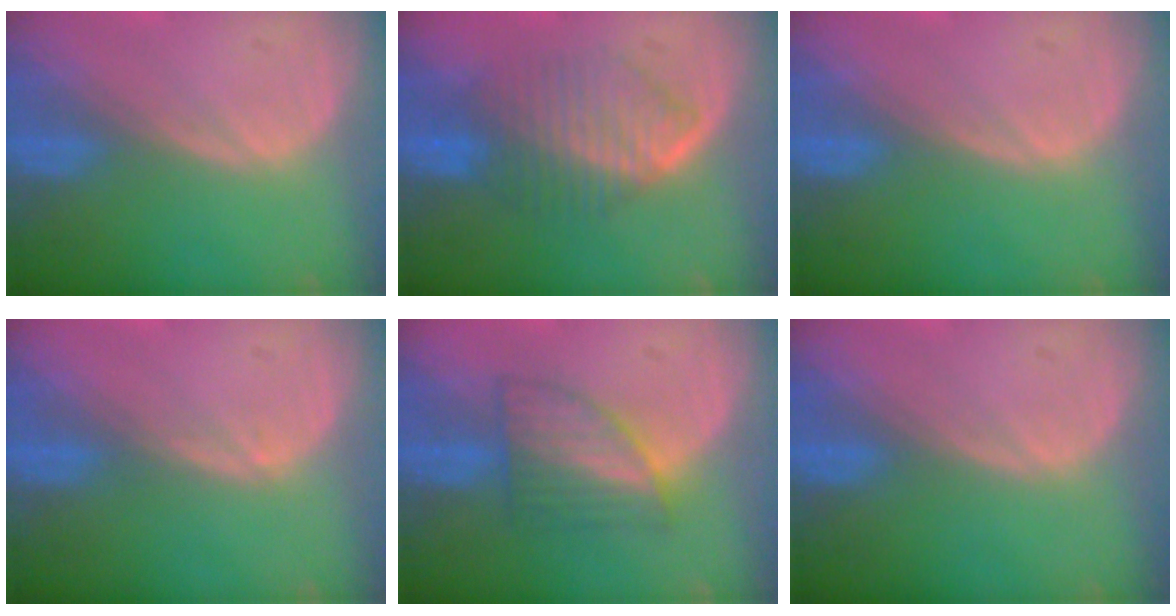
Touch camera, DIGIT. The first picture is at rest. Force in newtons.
{"total": 6.7, "press": 6.7, "slide": 0.7}
{"total": 0.0}
{"total": 0.8, "press": 0.7, "slide": 0.1}
{"total": 5.8, "press": 5.7, "slide": 0.8}
{"total": 0.0}